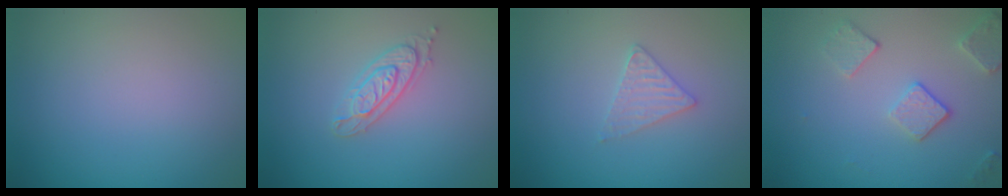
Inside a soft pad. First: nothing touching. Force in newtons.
{"total": 2.2, "press": 2.1, "slide": 0.5}
{"total": 1.8, "press": 1.8, "slide": 0.3}
{"total": 3.6, "press": 2.8, "slide": 2.2}